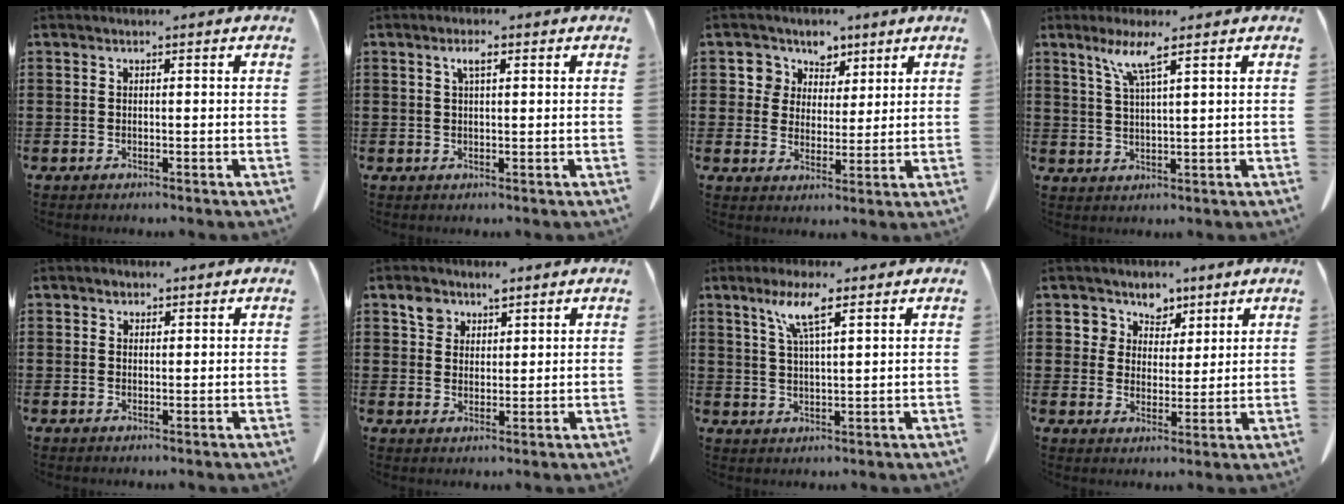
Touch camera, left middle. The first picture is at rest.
{"total": 2.4, "force": [1.0, 0.7, 2.0], "torque": [-0.043, 0.005, 0.015]}
{"total": 5.5, "force": [3.3, 4.4, 0.1], "torque": [-0.037, 0.002, 0.059]}
{"total": 5.4, "force": [3.3, 0.1, 4.3], "torque": [-0.094, 0.003, 0.055]}
{"total": 1.0, "force": [0.7, 0.7, 0.2], "torque": [-0.006, 0.002, 0.014]}
{"total": 3.7, "force": [2.5, 2.5, 1.1], "torque": [-0.024, 0.006, 0.046]}
{"total": 6.6, "force": [3.8, 1.0, 5.3], "torque": [-0.116, 0.008, 0.064]}
{"total": 4.9, "force": [3.3, 3.6, 0.0], "torque": [-0.030, 0.000, 0.059]}